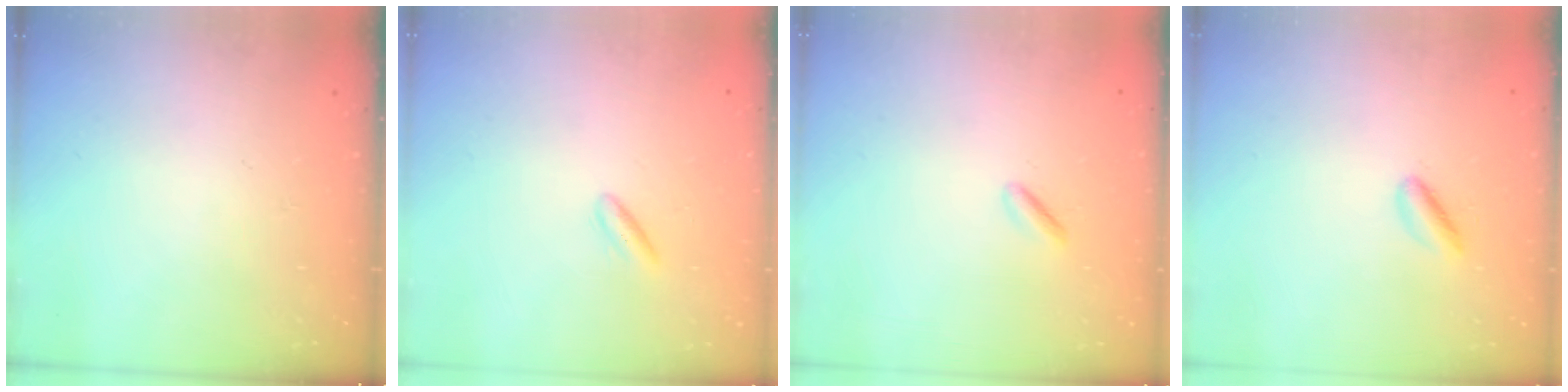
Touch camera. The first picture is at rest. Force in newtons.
{"total": 2.5, "press": 2.3, "slide": 1.0}
{"total": 1.5, "press": 1.3, "slide": 0.7}
{"total": 2.8, "press": 2.6, "slide": 1.1}